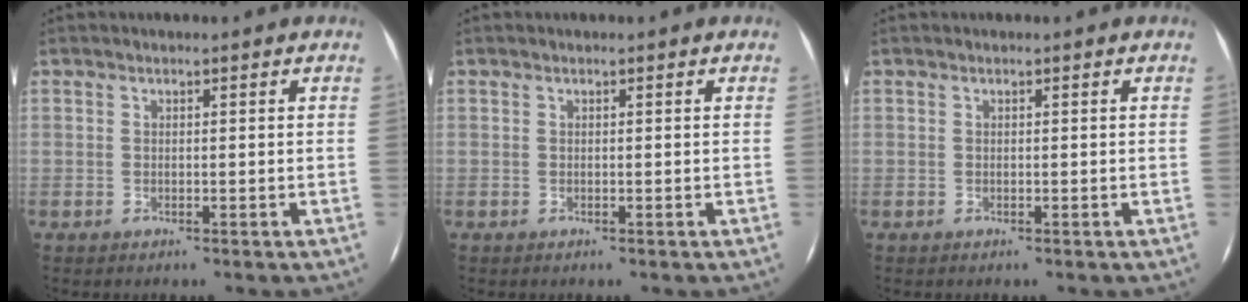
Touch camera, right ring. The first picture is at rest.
{"total": 0.0}
{"total": 0.0}